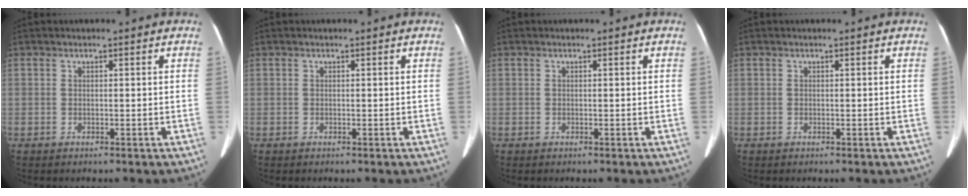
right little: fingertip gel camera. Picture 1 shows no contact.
{"total": 0.0}
{"total": 0.0}
{"total": 0.0}